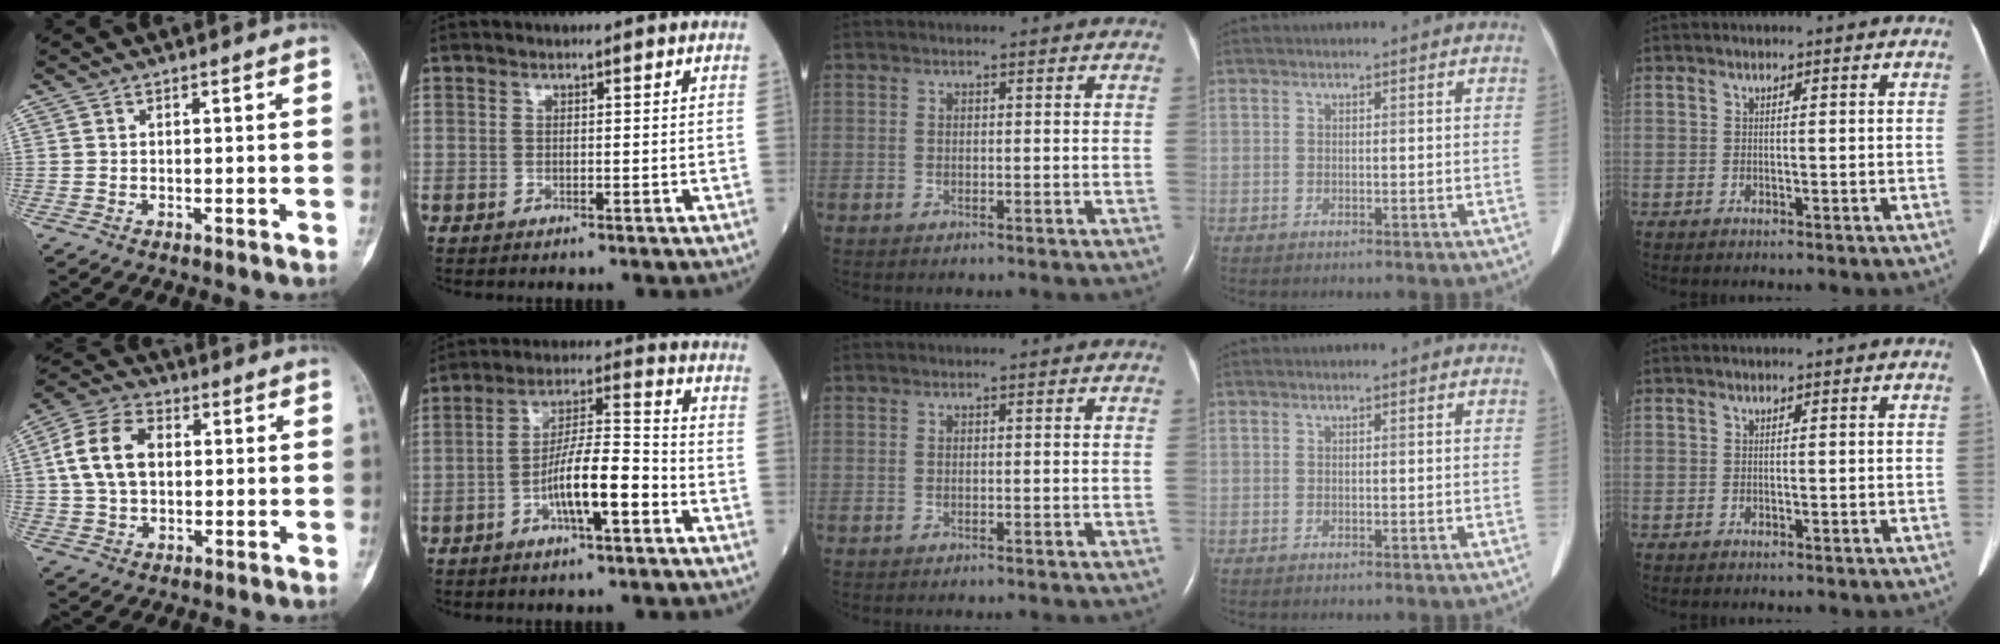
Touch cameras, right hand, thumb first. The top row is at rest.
{"thumb": {"total": 11.2, "force": [1.6, 7.6, 8.1], "torque": [-0.151, 0.019, 0.026]}, "index": {"total": 10.0, "force": [-3.8, 1.6, 9.1], "torque": [-0.167, 0.010, -0.068]}}